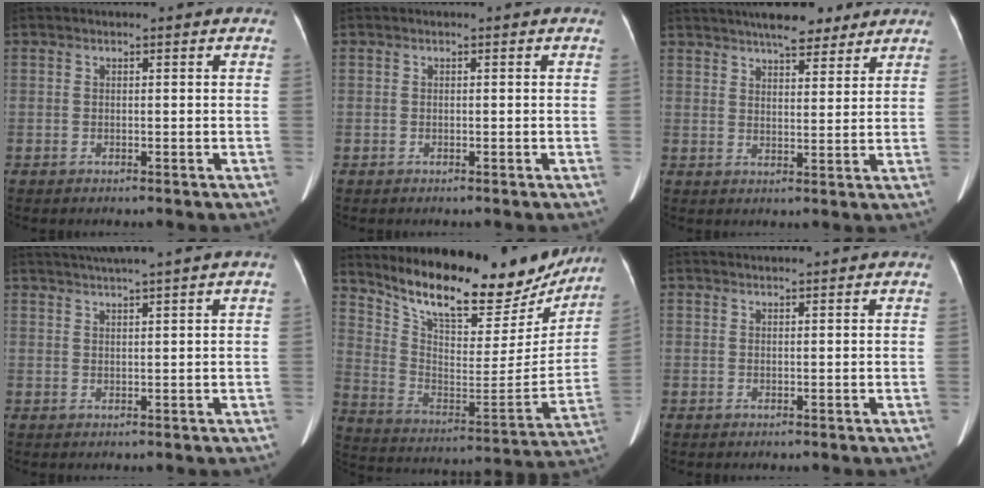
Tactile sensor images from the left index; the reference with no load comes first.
{"total": 0.0}
{"total": 10.2, "force": [8.3, 2.6, 5.3], "torque": [-0.074, 0.021, 0.123]}
{"total": 5.7, "force": [4.4, -1.3, 3.3], "torque": [-0.050, 0.021, 0.075]}
{"total": 25.2, "force": [21.2, 7.9, 11.2], "torque": [-0.186, -0.021, 0.309]}
{"total": 1.5, "force": [1.4, -0.3, 0.3], "torque": [-0.003, 0.016, 0.031]}